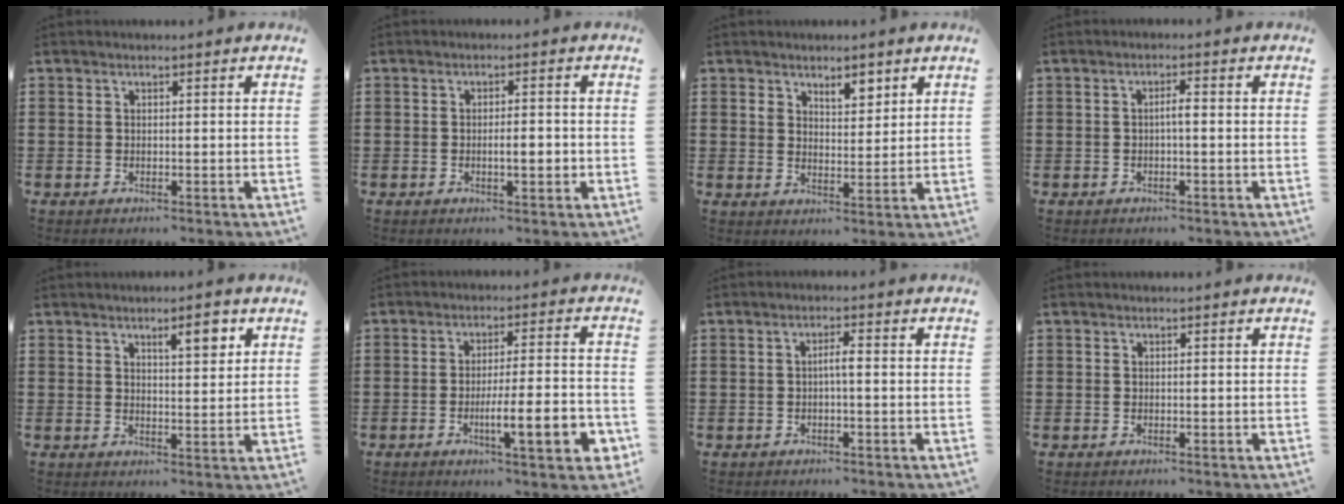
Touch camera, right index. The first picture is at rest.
{"total": 3.1, "force": [-0.6, 0.8, 2.9], "torque": [-0.051, 0.000, -0.010]}
{"total": 3.9, "force": [3.0, 1.8, 1.6], "torque": [-0.025, 0.002, 0.053]}
{"total": 1.6, "force": [-0.3, 0.3, 1.5], "torque": [-0.030, 0.002, -0.007]}
{"total": 4.2, "force": [2.3, 1.2, 3.3], "torque": [-0.046, -0.002, 0.032]}
{"total": 9.7, "force": [-3.1, 1.8, 9.0], "torque": [-0.137, -0.006, -0.049]}
{"total": 1.8, "force": [-0.4, 0.2, 1.8], "torque": [-0.035, 0.003, -0.008]}
{"total": 0.0}